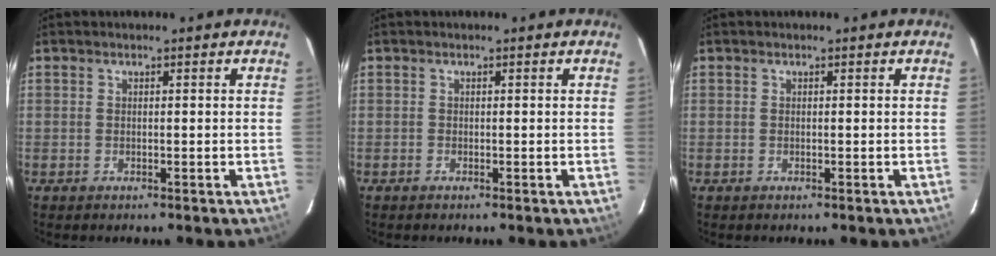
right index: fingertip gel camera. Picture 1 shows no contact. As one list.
[{"total": 0.0}, {"total": 0.0}]